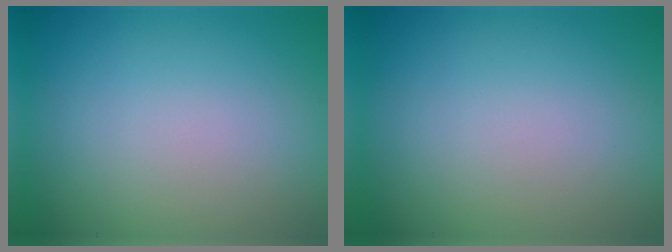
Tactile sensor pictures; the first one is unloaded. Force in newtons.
{"total": 0.0}